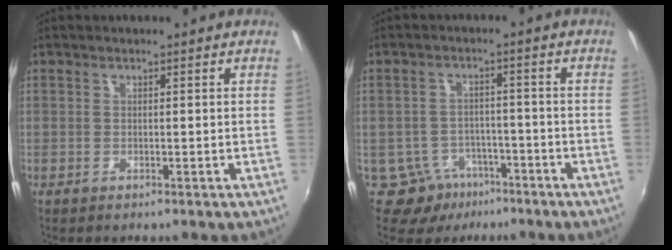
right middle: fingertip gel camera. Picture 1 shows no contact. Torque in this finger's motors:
{"motor_torque": [0.34, -0.37, -0.11, -0.04]}